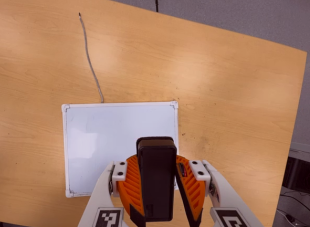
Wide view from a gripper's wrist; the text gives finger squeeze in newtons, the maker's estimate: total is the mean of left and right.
{"total": 8.8, "left": 8.8, "right": 8.7}